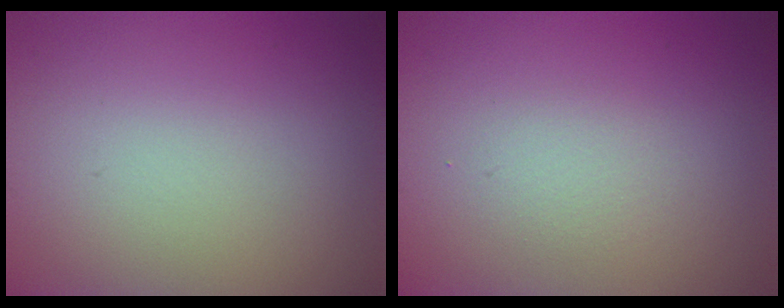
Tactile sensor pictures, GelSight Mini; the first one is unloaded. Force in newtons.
{"total": 1.2, "press": 1.2, "slide": 0.0}